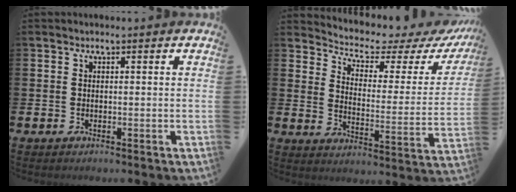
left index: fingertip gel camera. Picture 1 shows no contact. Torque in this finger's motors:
{"motor_torque": [0.98, -1.16, 0.25, 0.00]}